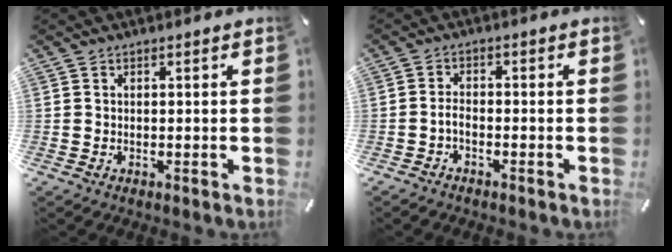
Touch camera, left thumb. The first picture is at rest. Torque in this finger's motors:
{"motor_torque": [-0.52, 0.62, 0.48, 0.48, 0.14]}